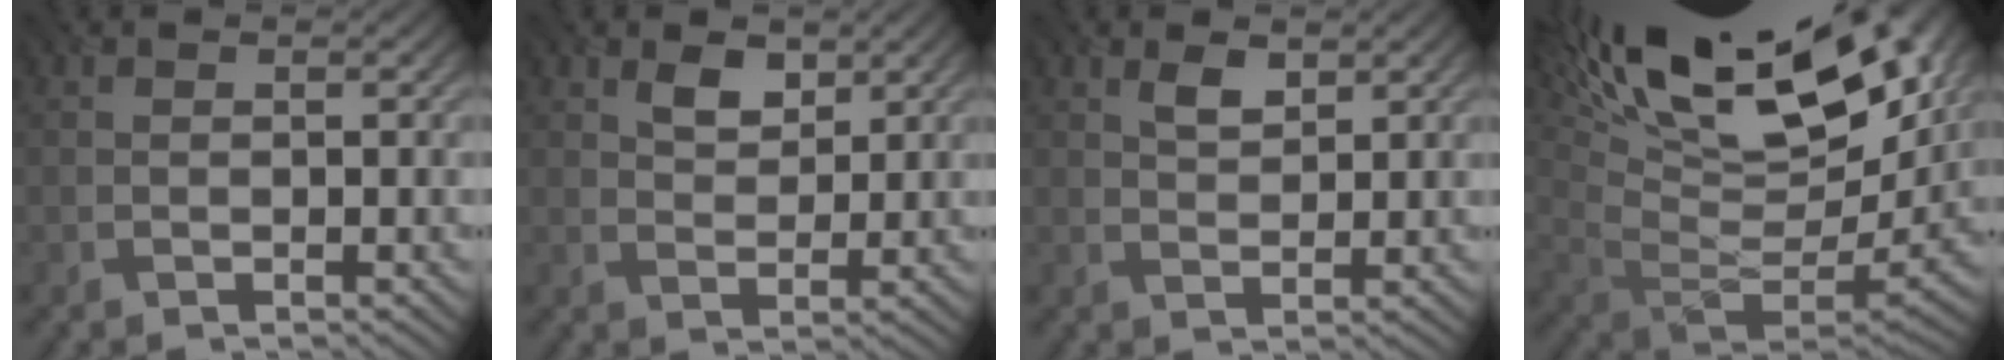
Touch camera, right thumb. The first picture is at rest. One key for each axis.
{"total": 3.1, "fx": 2.0, "fy": 1.7, "fz": 1.7, "tx": -0.035, "ty": -0.004, "tz": 0.039}
{"total": 2.5, "fx": 1.6, "fy": 1.2, "fz": 1.5, "tx": -0.032, "ty": -0.001, "tz": 0.033}
{"total": 21.6, "fx": 11.3, "fy": 9.3, "fz": 15.8, "tx": -0.273, "ty": 0.033, "tz": 0.188}